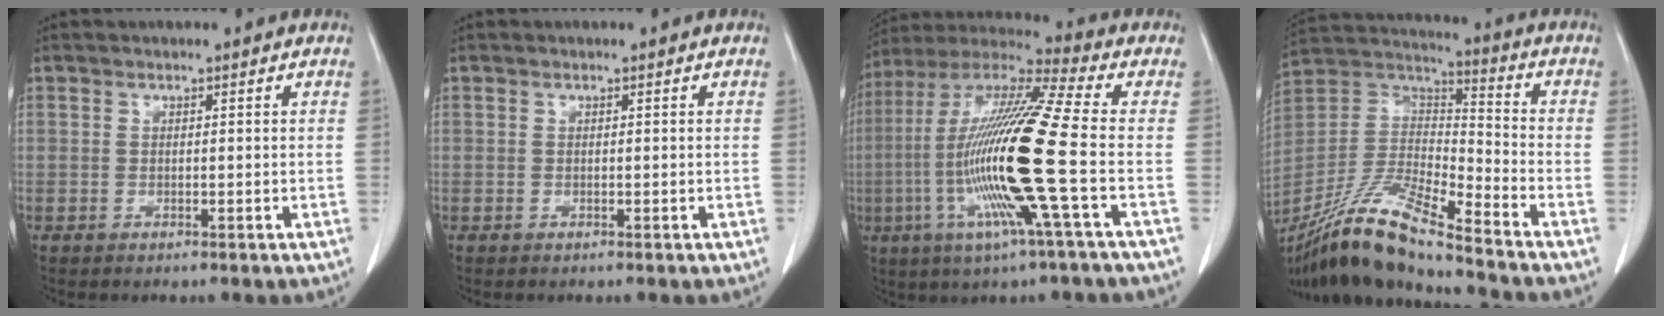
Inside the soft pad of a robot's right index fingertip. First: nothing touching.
{"total": 0.0}
{"total": 19.3, "force": [-3.9, -0.8, 18.9], "torque": [-0.381, -0.010, -0.088]}
{"total": 17.1, "force": [-14.1, 0.8, 9.7], "torque": [-0.195, -0.007, -0.266]}